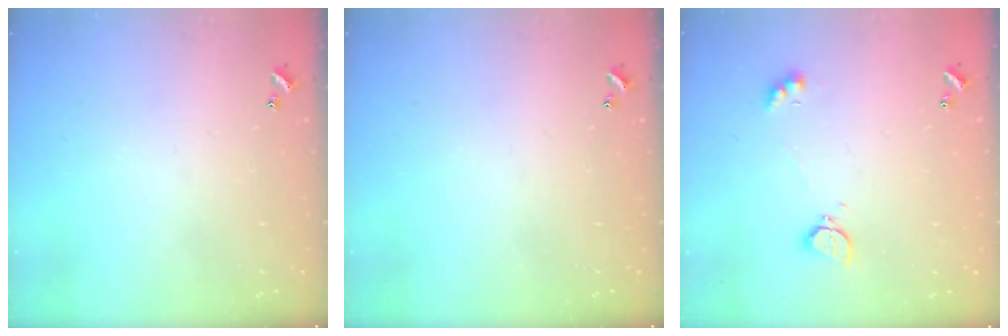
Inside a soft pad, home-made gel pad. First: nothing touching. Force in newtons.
{"total": 0.0}
{"total": 2.5, "press": 2.5, "slide": 0.6}